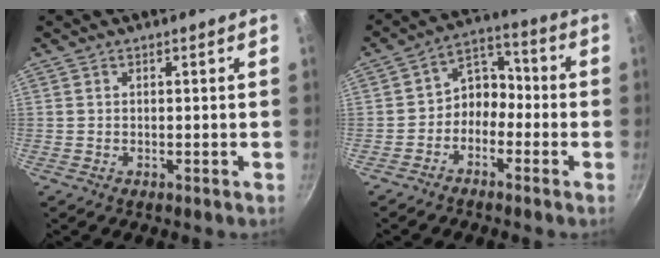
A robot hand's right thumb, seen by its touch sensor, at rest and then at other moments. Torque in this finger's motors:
{"motor_torque": [-0.33, -0.04, -0.29, 0.21, 0.12]}